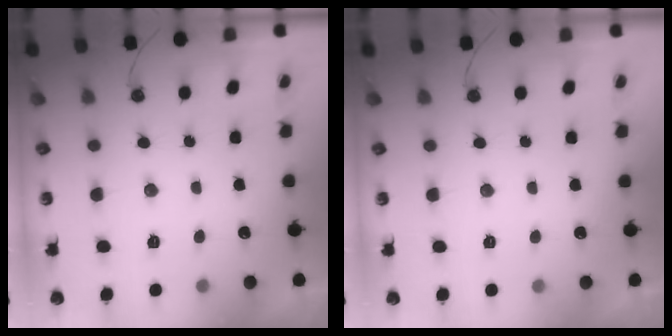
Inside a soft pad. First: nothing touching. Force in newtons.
{"total": 0.0}